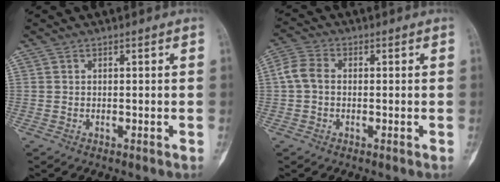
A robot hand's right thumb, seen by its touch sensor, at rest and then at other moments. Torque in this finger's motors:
{"motor_torque": [-0.53, 0.47, 0.41, -0.43, 0.20]}